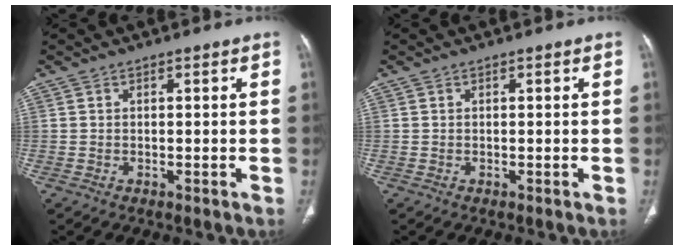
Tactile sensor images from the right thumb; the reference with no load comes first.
{"total": 0.0}